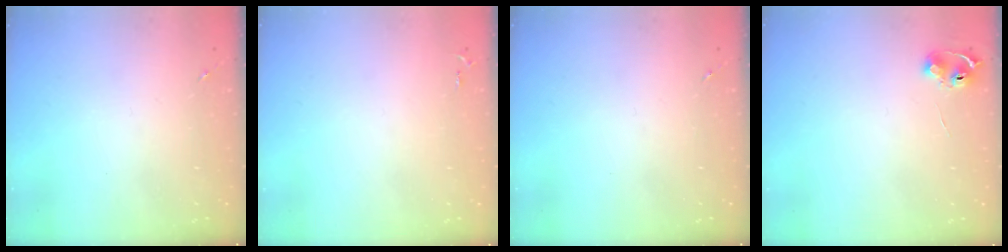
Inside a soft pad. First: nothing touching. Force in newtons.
{"total": 2.6, "press": 2.6, "slide": 0.3}
{"total": 0.0}
{"total": 6.3, "press": 6.3, "slide": 0.8}